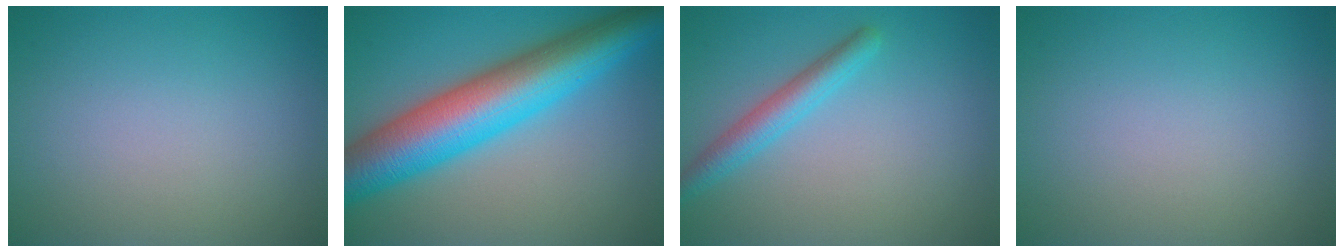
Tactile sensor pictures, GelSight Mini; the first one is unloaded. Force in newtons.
{"total": 11.4, "press": 11.4, "slide": 0.2}
{"total": 2.8, "press": 2.8, "slide": 0.2}
{"total": 0.0}